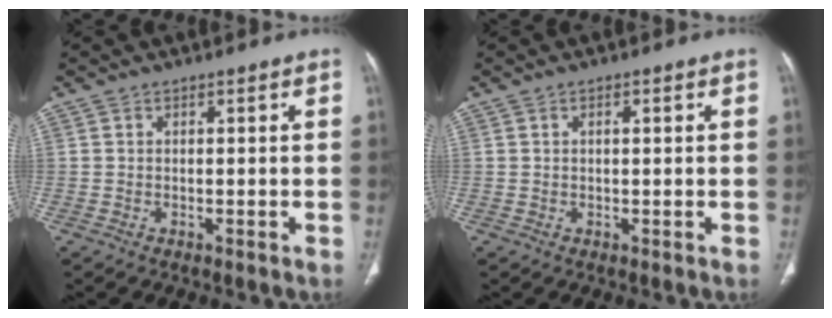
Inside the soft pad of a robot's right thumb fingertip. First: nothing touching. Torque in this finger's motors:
{"motor_torque": [0.08, -0.12, -0.13, 0.04, 0.06]}